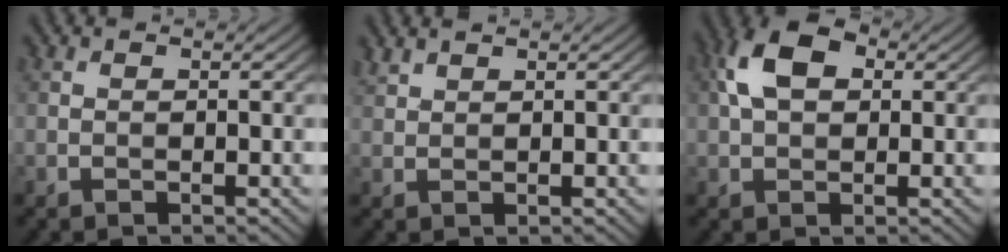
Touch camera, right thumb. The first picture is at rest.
{"total": 1.5, "force": [1.3, 0.4, 0.5], "torque": [-0.016, 0.004, 0.035]}
{"total": 6.9, "force": [1.8, 4.5, 5.0], "torque": [-0.108, 0.015, 0.024]}